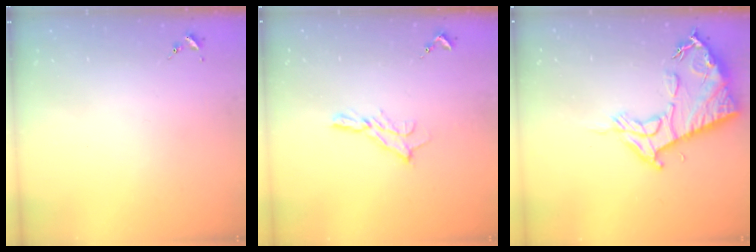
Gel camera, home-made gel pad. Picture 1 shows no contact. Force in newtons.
{"total": 7.9, "press": 7.9, "slide": 0.4}
{"total": 15.5, "press": 15.5, "slide": 1.2}